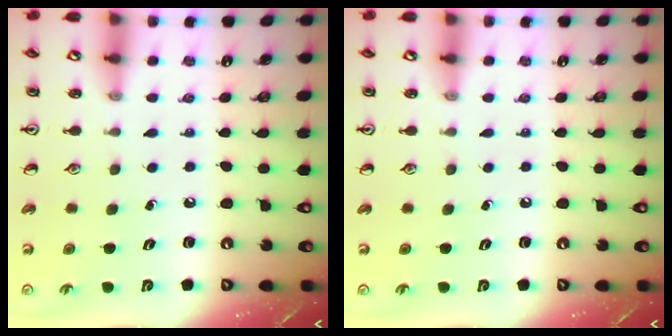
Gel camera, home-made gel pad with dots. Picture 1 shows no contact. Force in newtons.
{"total": 0.0}